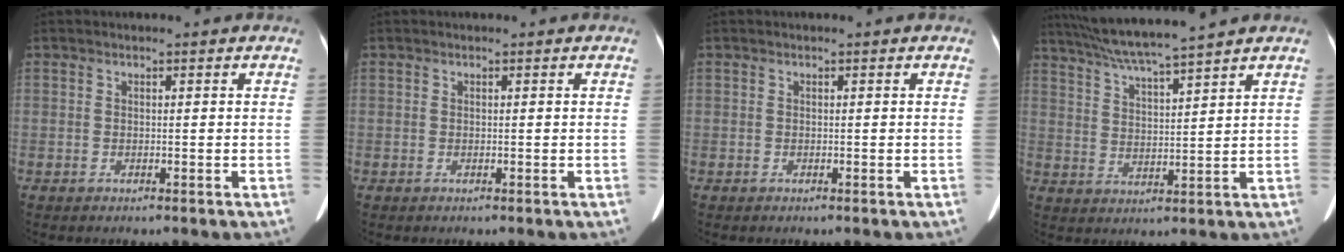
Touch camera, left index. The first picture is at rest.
{"total": 0.0}
{"total": 1.6, "force": [-1.4, -0.2, -0.7], "torque": [0.013, -0.004, -0.027]}
{"total": 9.1, "force": [7.9, -1.6, 4.1], "torque": [-0.073, 0.013, 0.136]}